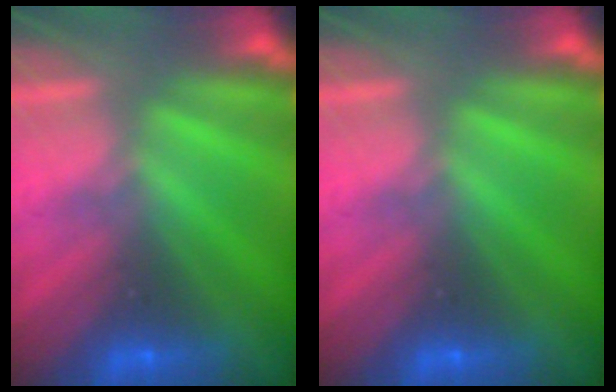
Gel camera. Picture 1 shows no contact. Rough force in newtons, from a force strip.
{"total": 0.0}